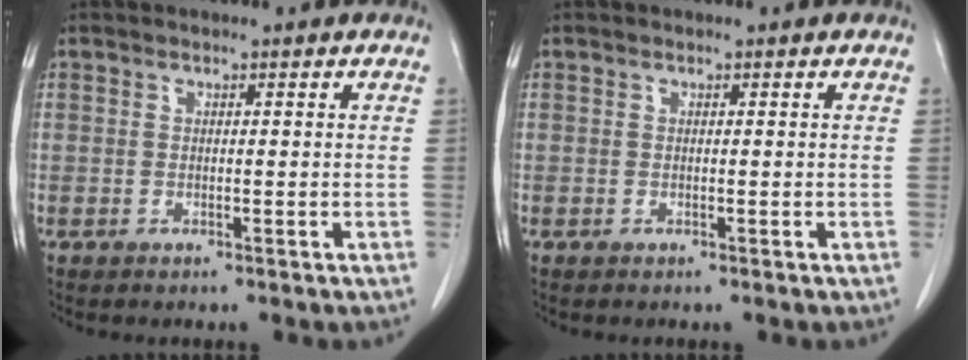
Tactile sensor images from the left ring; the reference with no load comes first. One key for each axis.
{"total": 0.0}